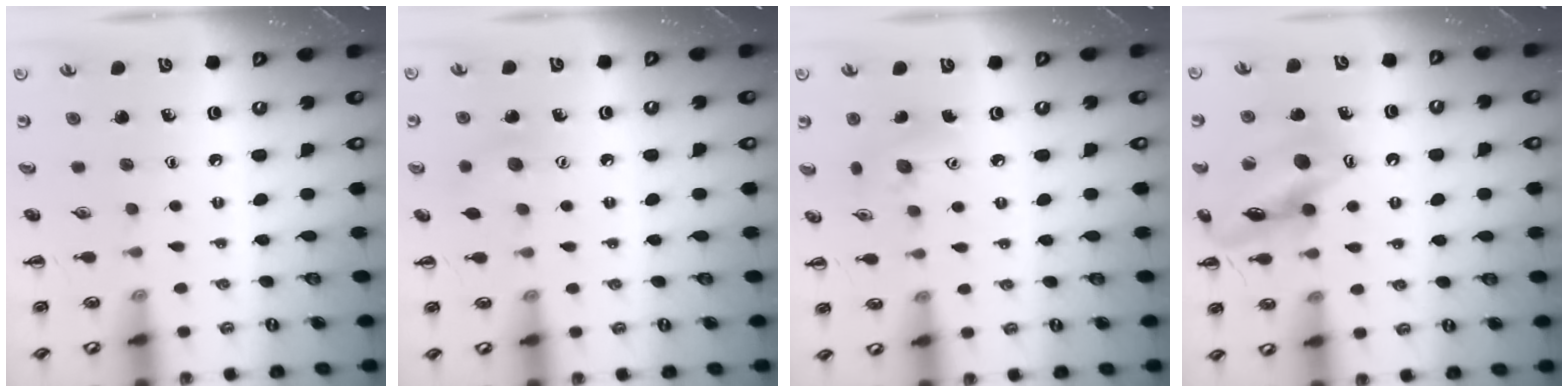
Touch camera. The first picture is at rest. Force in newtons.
{"total": 6.8, "press": 6.7, "slide": 1.4}
{"total": 6.5, "press": 6.5, "slide": 0.7}
{"total": 14.4, "press": 14.2, "slide": 2.0}